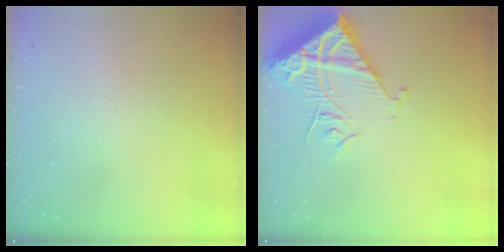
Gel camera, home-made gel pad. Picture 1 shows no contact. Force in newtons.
{"total": 14.6, "press": 14.5, "slide": 1.4}